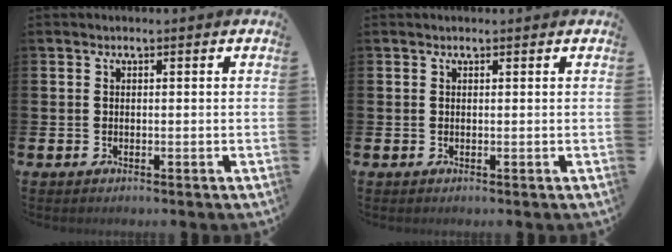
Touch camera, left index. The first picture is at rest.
{"total": 0.0}